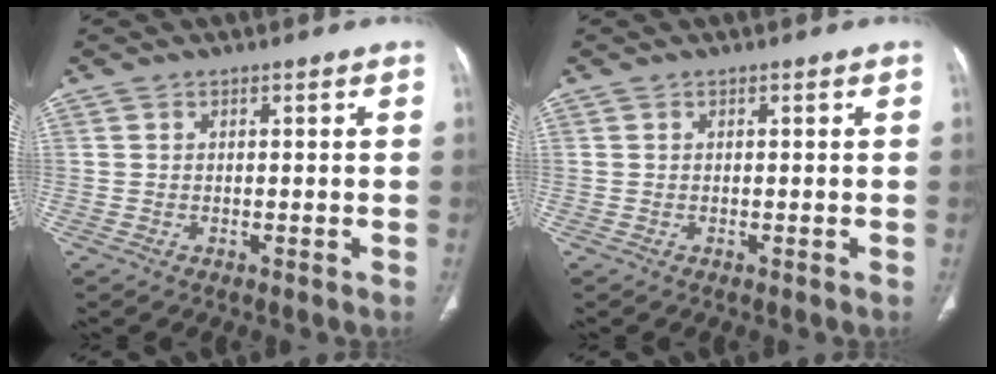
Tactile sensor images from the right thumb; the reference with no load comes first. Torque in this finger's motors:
{"motor_torque": [-0.01, 0.01, -0.13, -0.11, 0.02]}